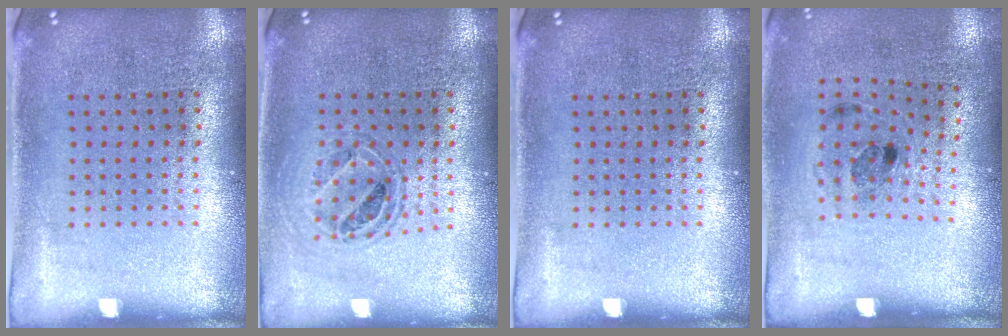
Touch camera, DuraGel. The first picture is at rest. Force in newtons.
{"total": 0.8, "press": 0.8, "slide": 0.1}
{"total": 0.0}
{"total": 1.2, "press": 0.8, "slide": 0.9}